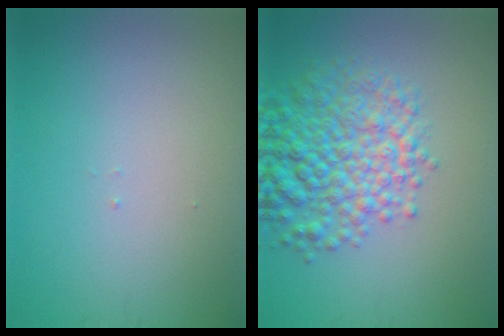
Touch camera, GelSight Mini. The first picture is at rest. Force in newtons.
{"total": 7.0, "press": 7.0, "slide": 0.3}